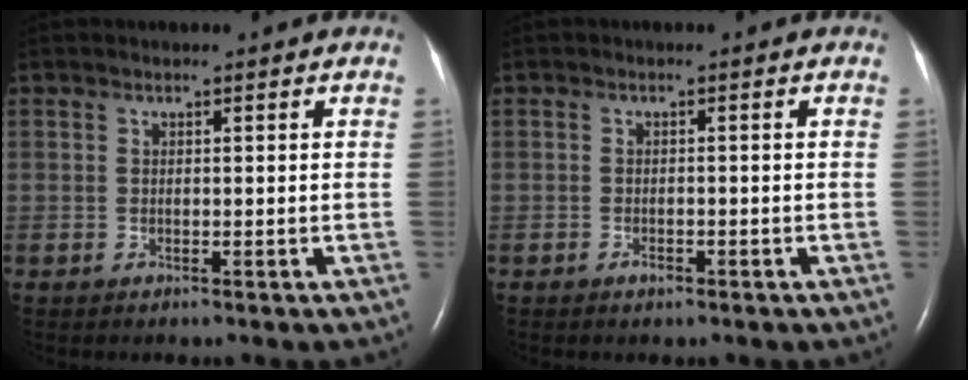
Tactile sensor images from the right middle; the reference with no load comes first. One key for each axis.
{"total": 1.0, "fx": -0.7, "fy": 0.4, "fz": 0.6, "tx": -0.011, "ty": 0.000, "tz": -0.009}